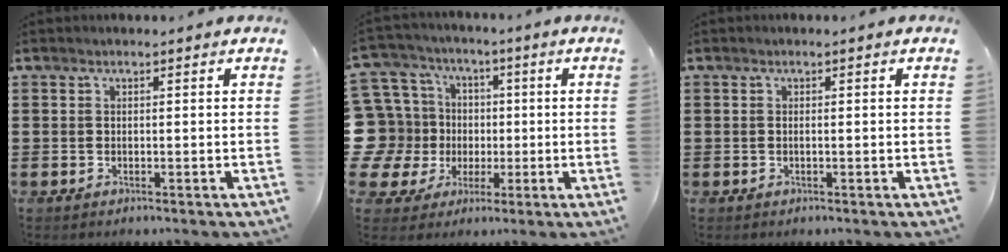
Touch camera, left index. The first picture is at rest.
{"total": 10.9, "force": [-0.2, 10.7, 2.1], "torque": [-0.120, -0.007, 0.007]}
{"total": 0.5, "force": [-0.1, -0.1, 0.5], "torque": [-0.008, -0.003, -0.001]}